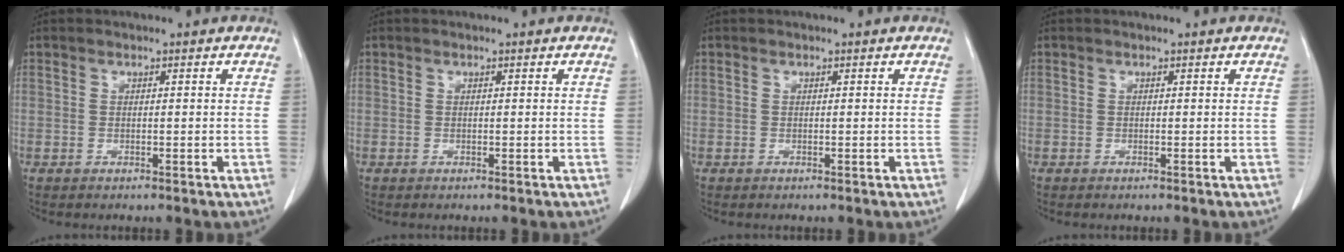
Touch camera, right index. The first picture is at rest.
{"total": 0.0}
{"total": 0.0}
{"total": 0.0}